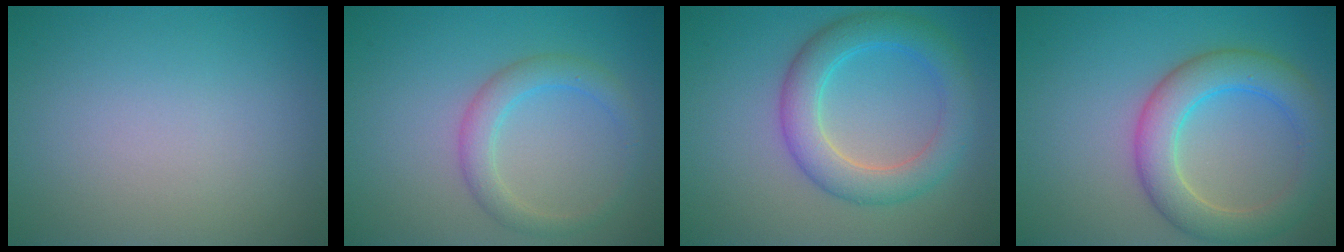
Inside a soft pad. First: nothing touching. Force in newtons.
{"total": 2.8, "press": 2.8, "slide": 0.1}
{"total": 5.2, "press": 5.2, "slide": 0.2}
{"total": 5.7, "press": 5.7, "slide": 0.2}